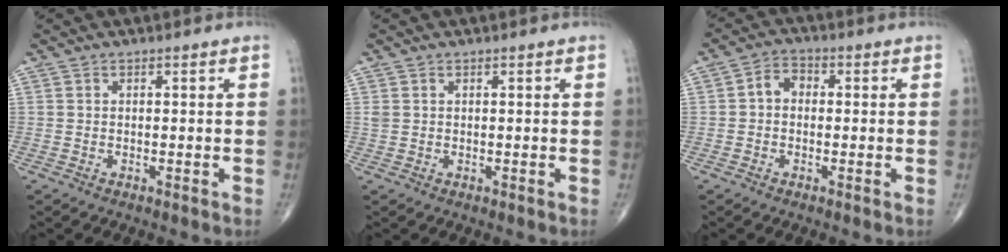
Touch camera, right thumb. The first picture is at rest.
{"total": 0.8, "force": [0.4, 0.6, 0.4], "torque": [-0.007, 0.005, 0.010]}
{"total": 3.9, "force": [-0.1, 3.0, 2.5], "torque": [-0.030, 0.017, -0.012]}